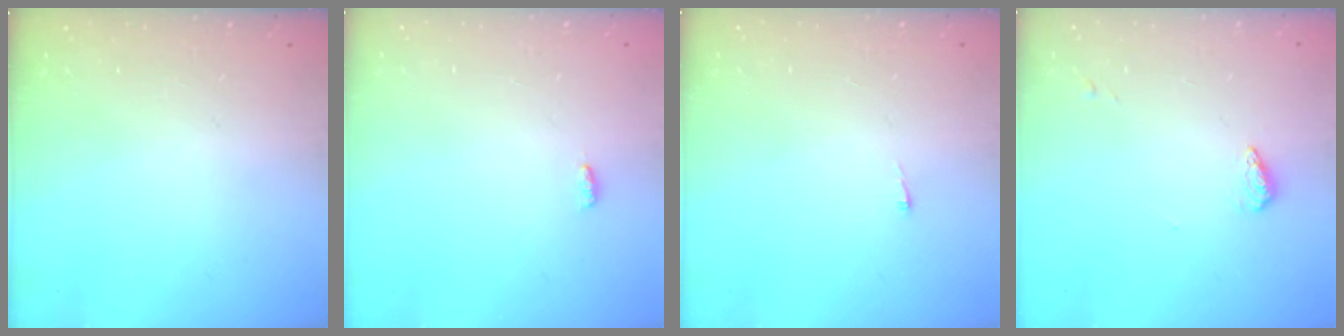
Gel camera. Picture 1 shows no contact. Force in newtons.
{"total": 3.1, "press": 2.7, "slide": 1.5}
{"total": 2.7, "press": 2.7, "slide": 0.4}
{"total": 3.4, "press": 3.4, "slide": 0.5}